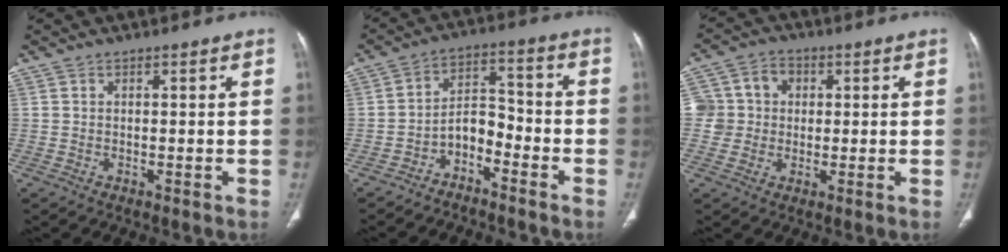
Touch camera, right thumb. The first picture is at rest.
{"total": 6.3, "force": [-4.3, 3.3, 3.2], "torque": [-0.041, 0.067, -0.081]}
{"total": 7.9, "force": [0.7, 7.5, 2.2], "torque": [-0.012, 0.017, 0.007]}